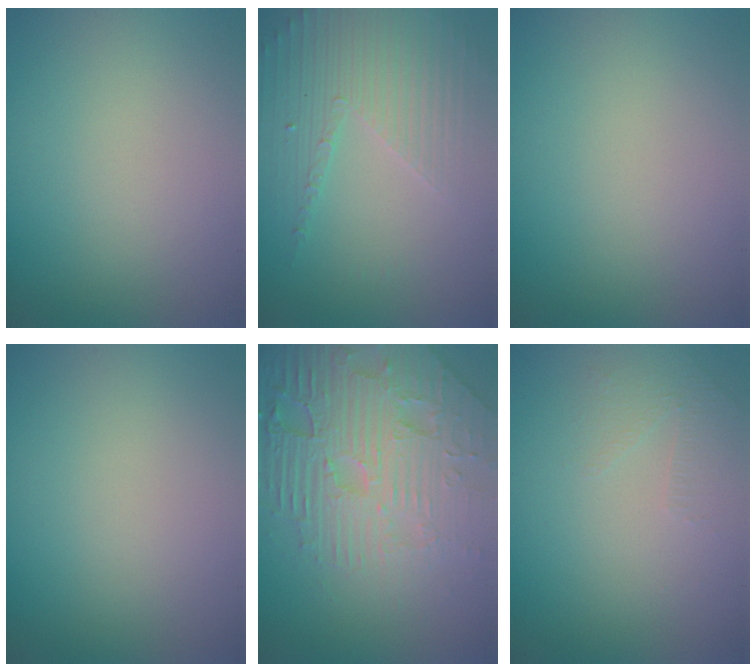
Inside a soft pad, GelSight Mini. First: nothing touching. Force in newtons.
{"total": 4.0, "press": 3.2, "slide": 2.3}
{"total": 0.0}
{"total": 0.0}
{"total": 8.5, "press": 6.0, "slide": 6.0}
{"total": 1.1, "press": 0.6, "slide": 1.0}